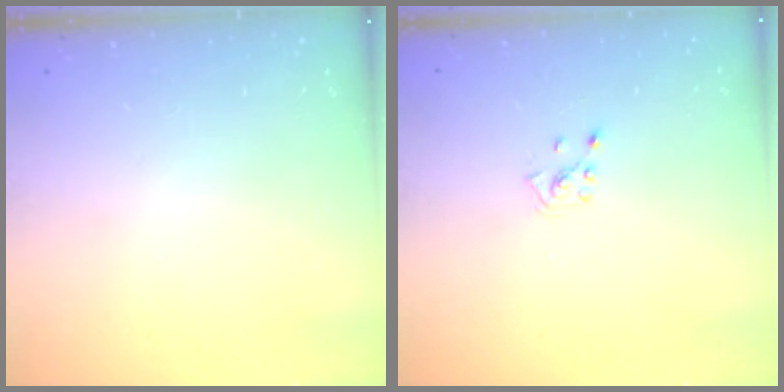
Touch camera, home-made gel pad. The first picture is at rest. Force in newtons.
{"total": 2.2, "press": 2.2, "slide": 0.3}